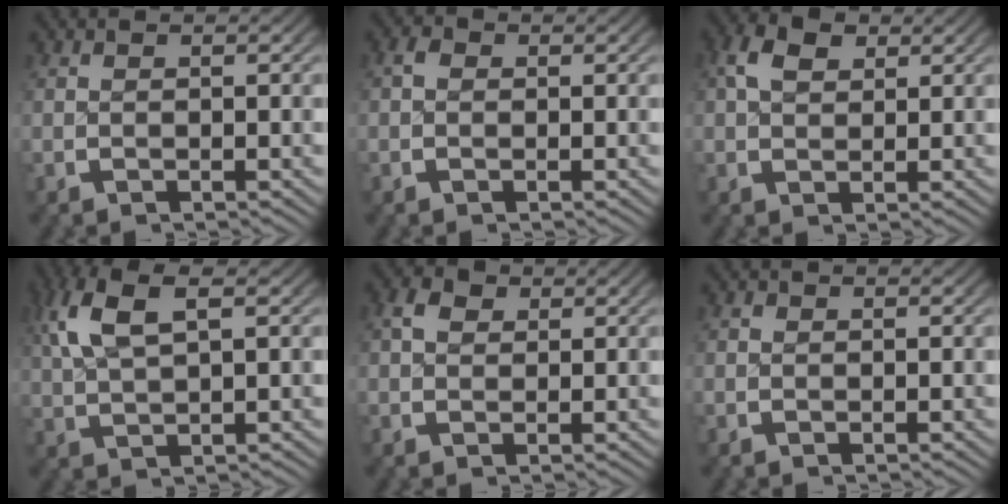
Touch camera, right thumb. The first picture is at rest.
{"total": 1.1, "force": [0.2, 0.9, 0.6], "torque": [-0.011, -0.001, 0.000]}
{"total": 3.7, "force": [2.0, 2.1, 2.2], "torque": [-0.037, 0.003, 0.037]}
{"total": 5.2, "force": [2.7, 1.9, 4.1], "torque": [-0.091, 0.008, 0.059]}
{"total": 2.6, "force": [1.3, 1.8, 1.4], "torque": [-0.022, 0.001, 0.022]}
{"total": 0.5, "force": [0.1, 0.5, 0.2], "torque": [-0.002, -0.002, -0.001]}